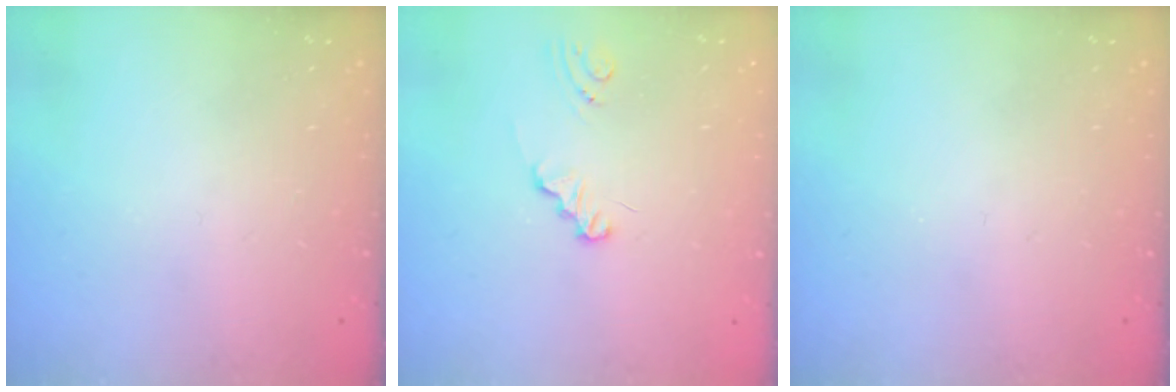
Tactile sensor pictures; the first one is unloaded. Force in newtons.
{"total": 1.0, "press": 1.0, "slide": 0.1}
{"total": 0.0}